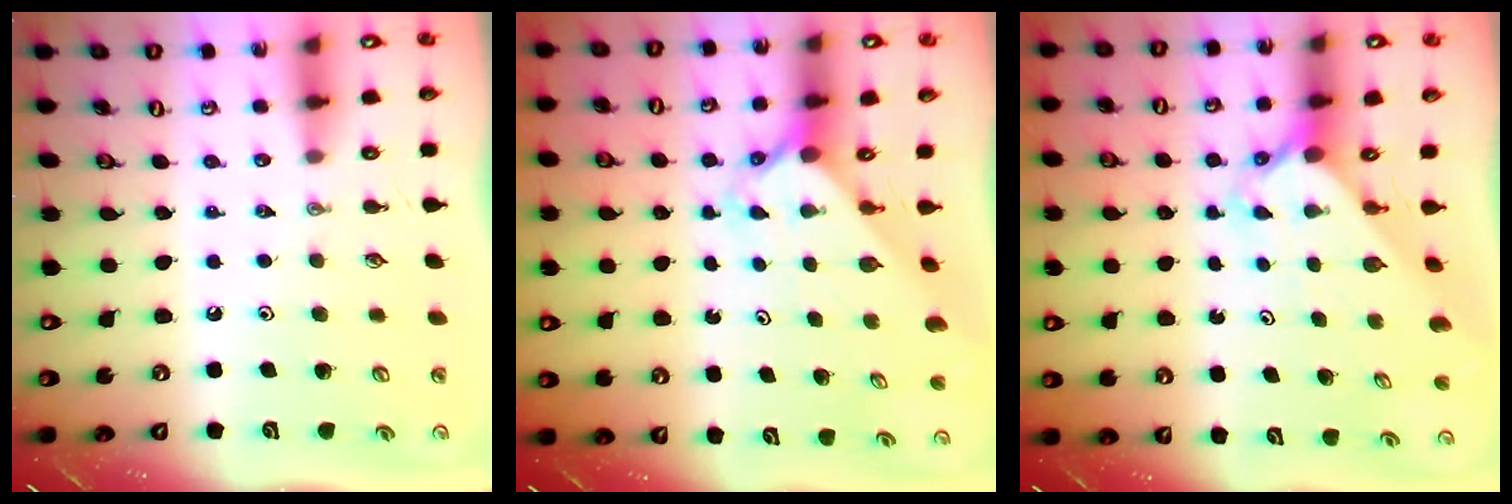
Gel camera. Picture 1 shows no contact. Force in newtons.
{"total": 2.5, "press": 2.5, "slide": 0.3}
{"total": 2.3, "press": 2.3, "slide": 0.2}